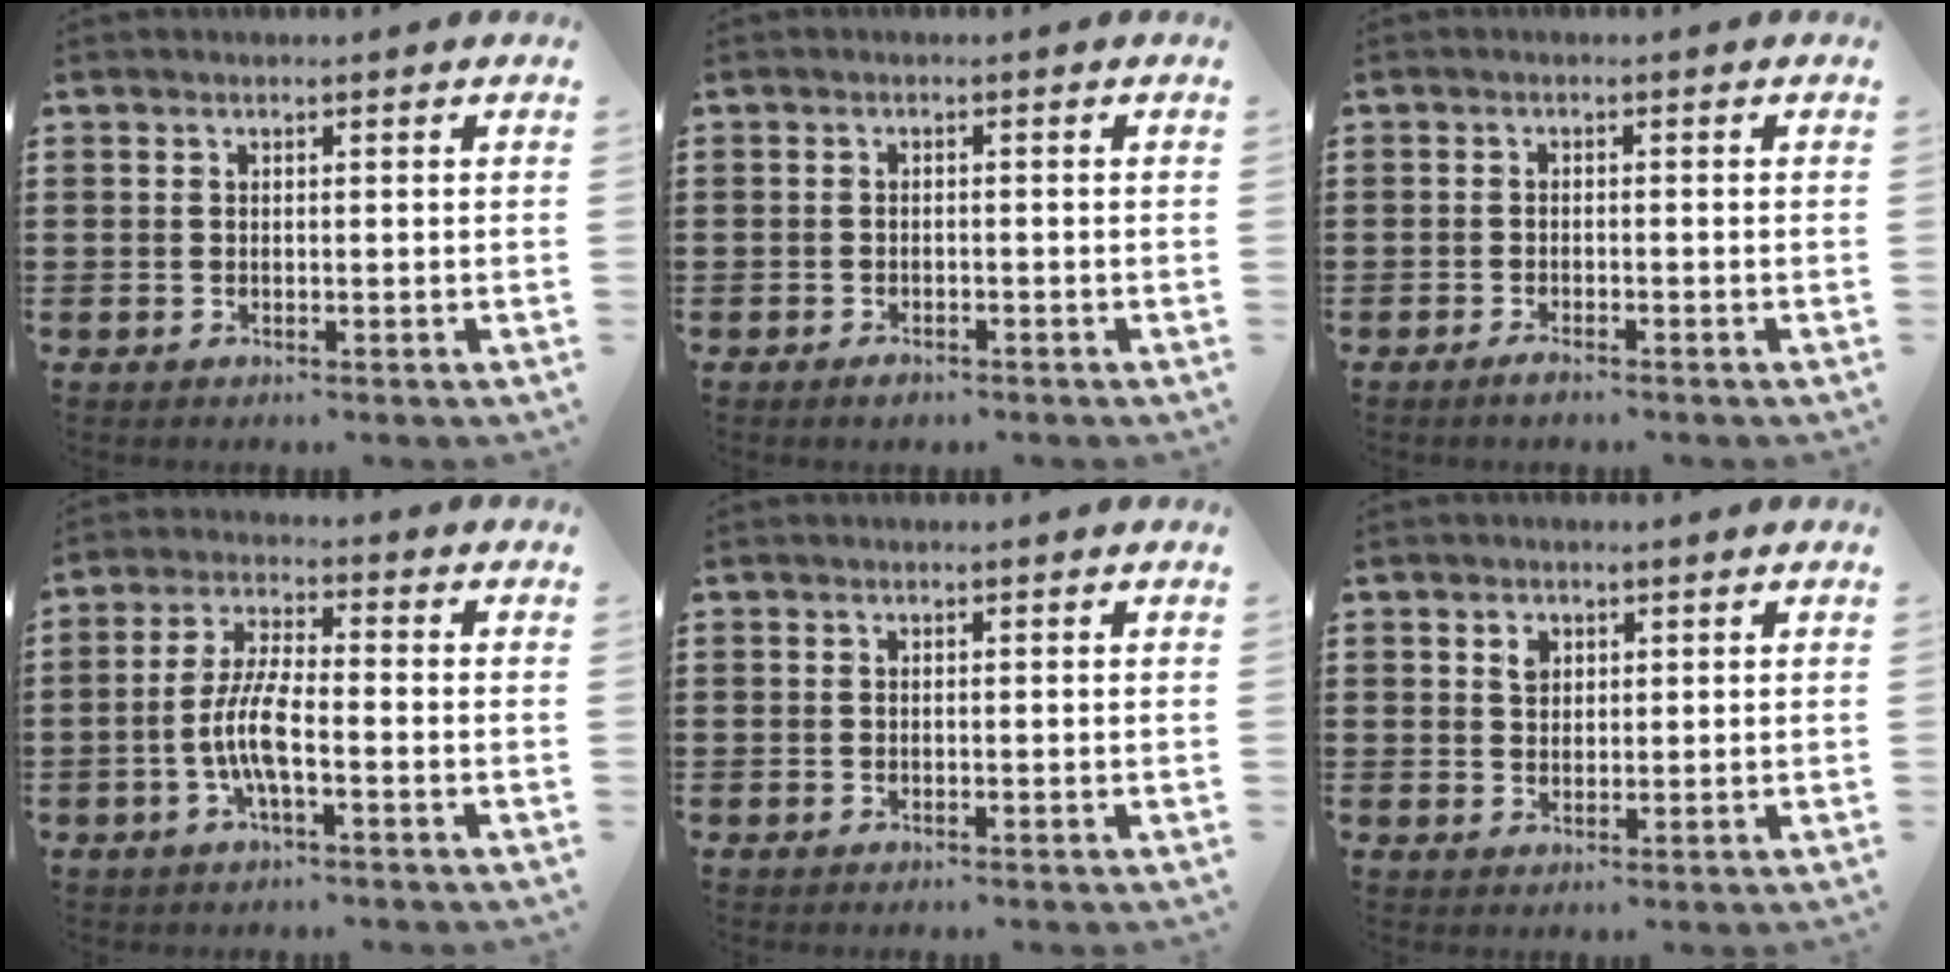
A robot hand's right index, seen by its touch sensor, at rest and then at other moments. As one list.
[{"total": 1.2, "force": [-1.1, 0.3, 0.3], "torque": [-0.008, -0.002, -0.021]}, {"total": 1.3, "force": [-1.2, 0.1, 0.6], "torque": [-0.012, -0.002, -0.022]}, {"total": 6.8, "force": [-2.0, 1.6, 6.3], "torque": [-0.149, -0.014, -0.047]}, {"total": 0.0}, {"total": 2.0, "force": [1.1, 1.4, 0.9], "torque": [-0.023, 0.006, 0.020]}]